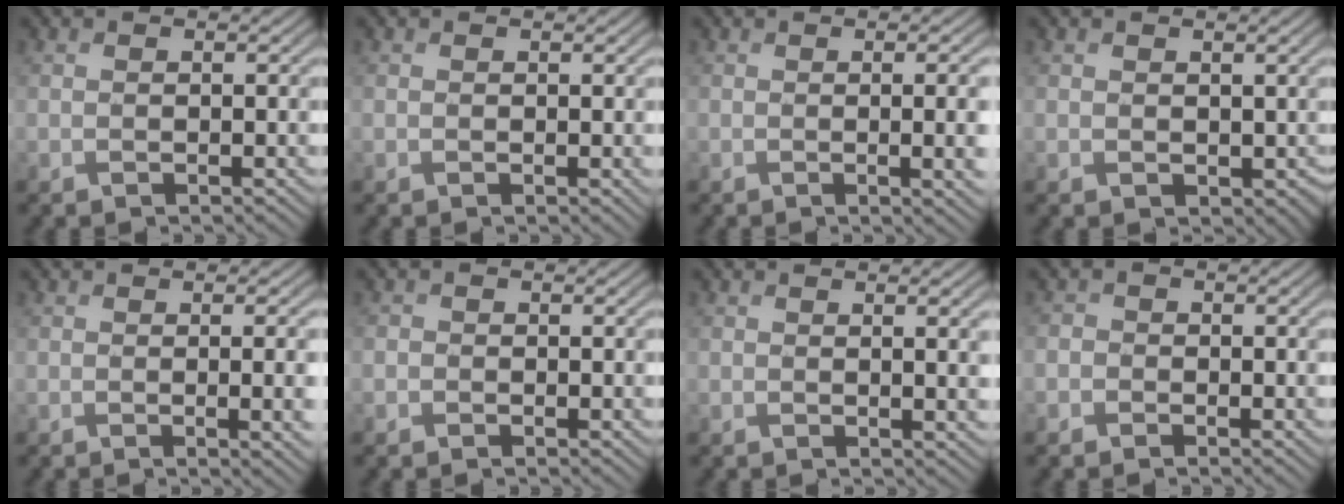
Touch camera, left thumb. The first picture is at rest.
{"total": 0.0}
{"total": 6.5, "force": [-0.3, 2.0, 6.1], "torque": [-0.071, -0.001, -0.003]}
{"total": 1.8, "force": [0.7, 1.4, 0.9], "torque": [-0.021, -0.007, 0.013]}
{"total": 5.6, "force": [-0.4, 1.6, 5.3], "torque": [-0.065, -0.004, -0.002]}
{"total": 0.8, "force": [-0.4, 0.6, -0.1], "torque": [0.006, -0.005, -0.014]}
{"total": 3.3, "force": [0.8, 0.6, 3.1], "torque": [-0.043, 0.007, 0.012]}
{"total": 1.6, "force": [-0.9, 1.4, 0.1], "torque": [0.006, 0.000, -0.027]}